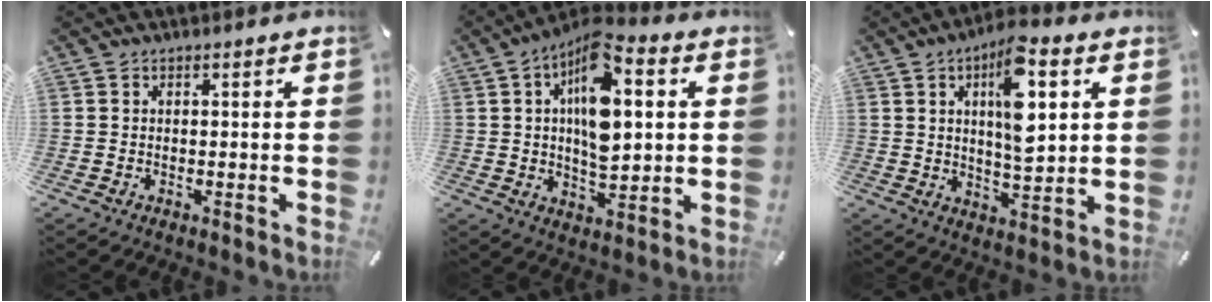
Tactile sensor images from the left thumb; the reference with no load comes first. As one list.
[{"total": 14.8, "force": [4.0, 7.4, 12.2], "torque": [-0.202, -0.015, 0.067]}, {"total": 12.6, "force": [4.5, 4.8, 10.8], "torque": [-0.163, -0.013, 0.071]}]